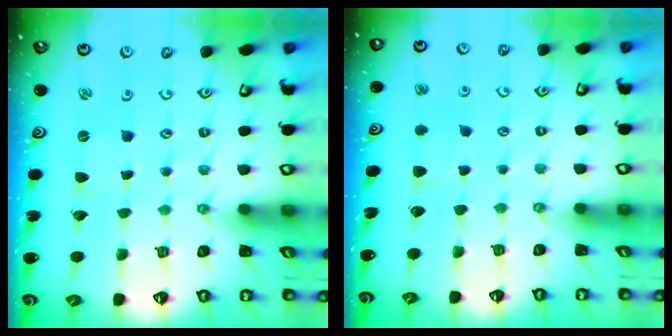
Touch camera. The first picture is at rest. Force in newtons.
{"total": 3.9, "press": 3.9, "slide": 0.6}